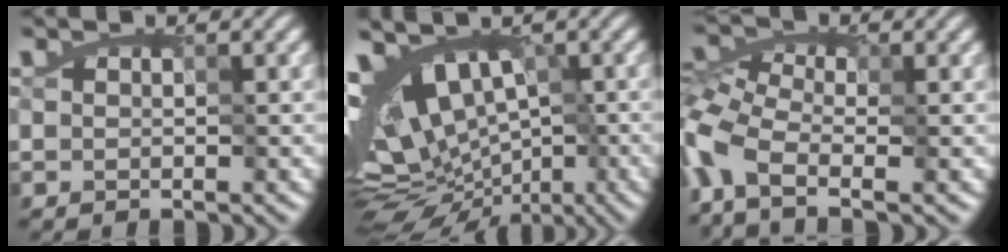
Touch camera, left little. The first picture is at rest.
{"total": 10.0, "force": [-1.1, 6.6, 7.5], "torque": [-0.108, -0.004, -0.014]}
{"total": 7.2, "force": [-3.5, 2.9, 5.6], "torque": [-0.140, 0.006, -0.084]}